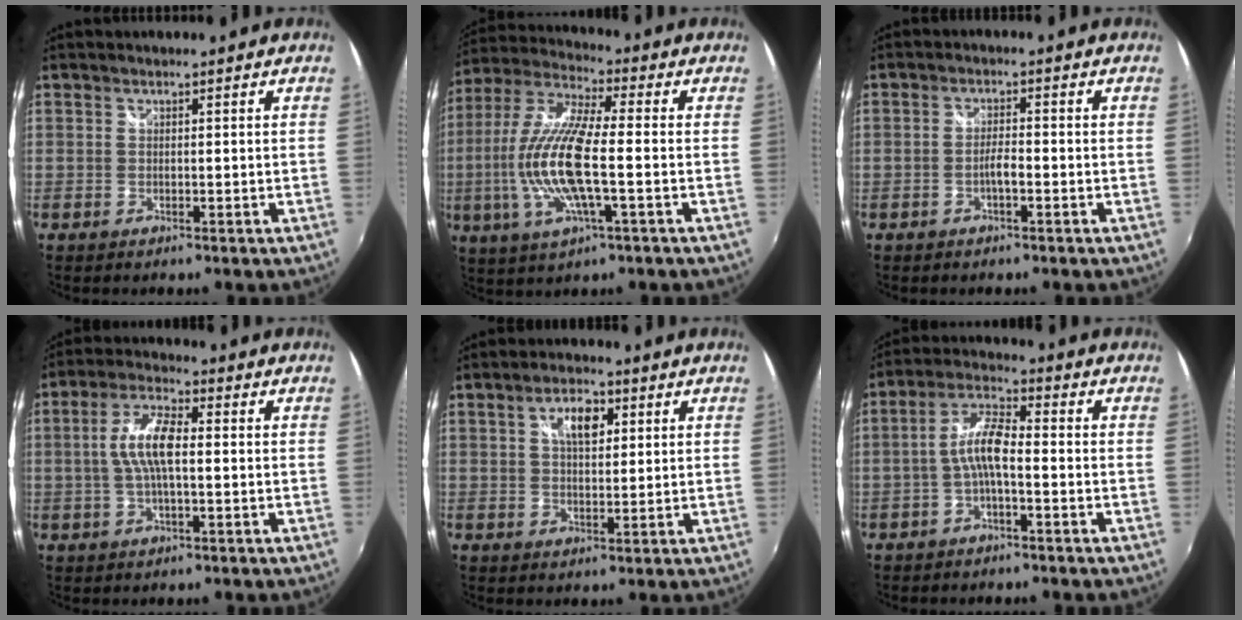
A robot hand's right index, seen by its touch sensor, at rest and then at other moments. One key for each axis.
{"total": 16.3, "fx": -2.5, "fy": 3.8, "fz": 15.7, "tx": -0.314, "ty": -0.006, "tz": -0.052}
{"total": 2.4, "fx": -1.1, "fy": 0.3, "fz": 2.1, "tx": -0.042, "ty": 0.004, "tz": -0.022}
{"total": 8.0, "fx": 0.0, "fy": 2.6, "fz": 7.6, "tx": -0.152, "ty": 0.010, "tz": 0.000}
{"total": 5.7, "fx": 2.0, "fy": 2.9, "fz": 4.5, "tx": -0.074, "ty": 0.014, "tz": 0.033}
{"total": 6.5, "fx": -1.7, "fy": 1.6, "fz": 6.1, "tx": -0.131, "ty": 0.016, "tz": -0.035}